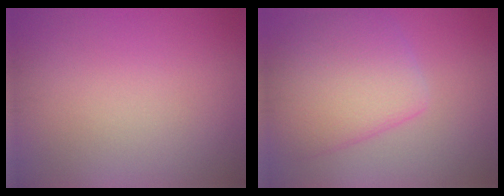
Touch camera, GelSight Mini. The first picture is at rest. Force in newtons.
{"total": 6.3, "press": 6.3, "slide": 0.3}